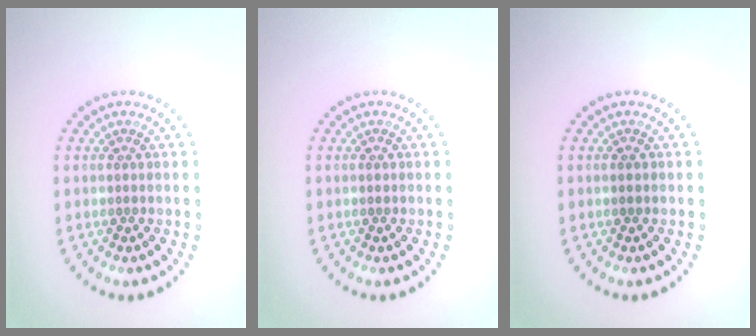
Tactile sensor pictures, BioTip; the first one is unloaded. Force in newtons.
{"total": 0.7, "press": 0.7, "slide": 0.0}
{"total": 0.9, "press": 0.9, "slide": 0.1}